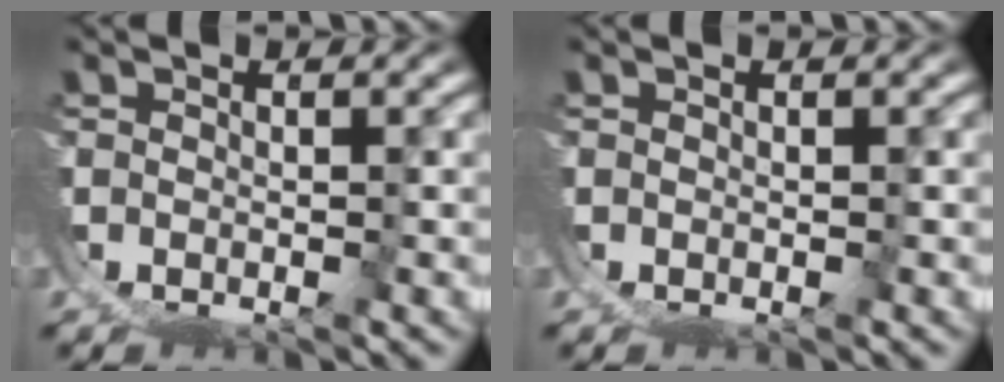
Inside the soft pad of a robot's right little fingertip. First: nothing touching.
{"total": 0.0}